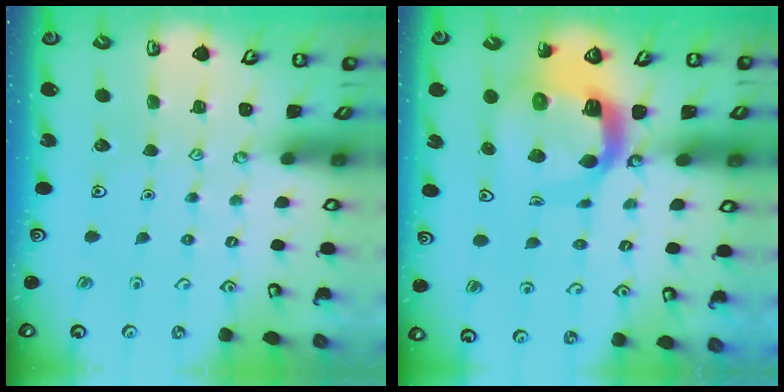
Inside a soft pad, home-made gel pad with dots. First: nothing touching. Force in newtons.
{"total": 11.1, "press": 11.0, "slide": 1.5}